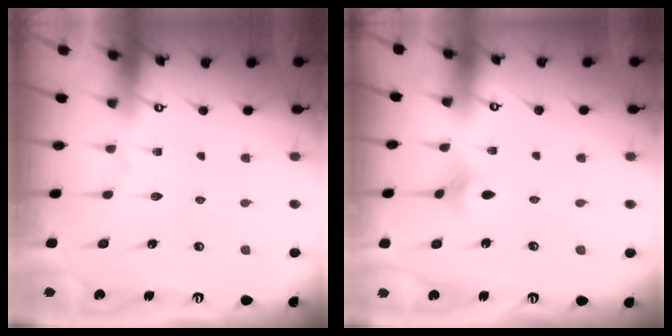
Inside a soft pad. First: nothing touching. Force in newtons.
{"total": 1.9, "press": 1.8, "slide": 0.5}